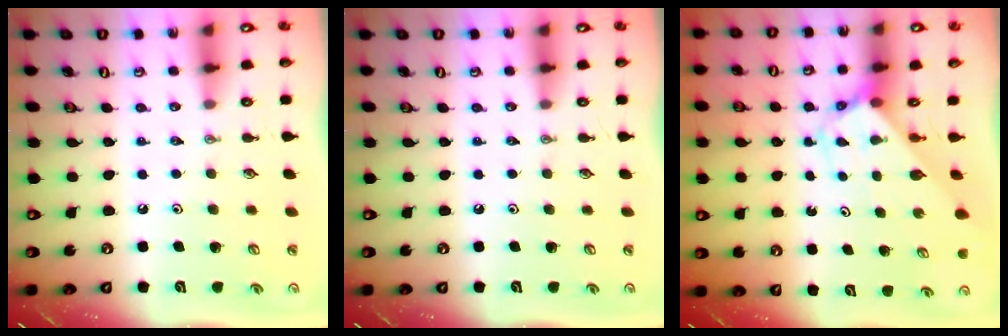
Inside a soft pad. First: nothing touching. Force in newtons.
{"total": 0.0}
{"total": 2.8, "press": 2.8, "slide": 0.1}